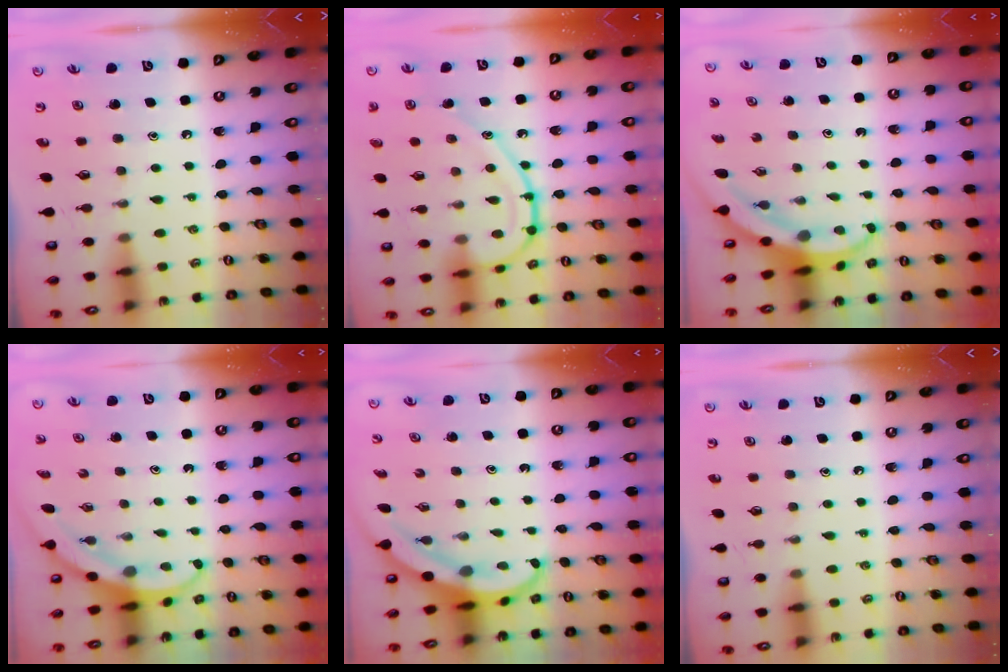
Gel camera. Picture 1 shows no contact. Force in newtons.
{"total": 13.7, "press": 13.7, "slide": 0.0}
{"total": 3.9, "press": 3.9, "slide": 0.4}
{"total": 3.1, "press": 3.1, "slide": 0.1}
{"total": 4.5, "press": 4.5, "slide": 0.7}
{"total": 0.0}